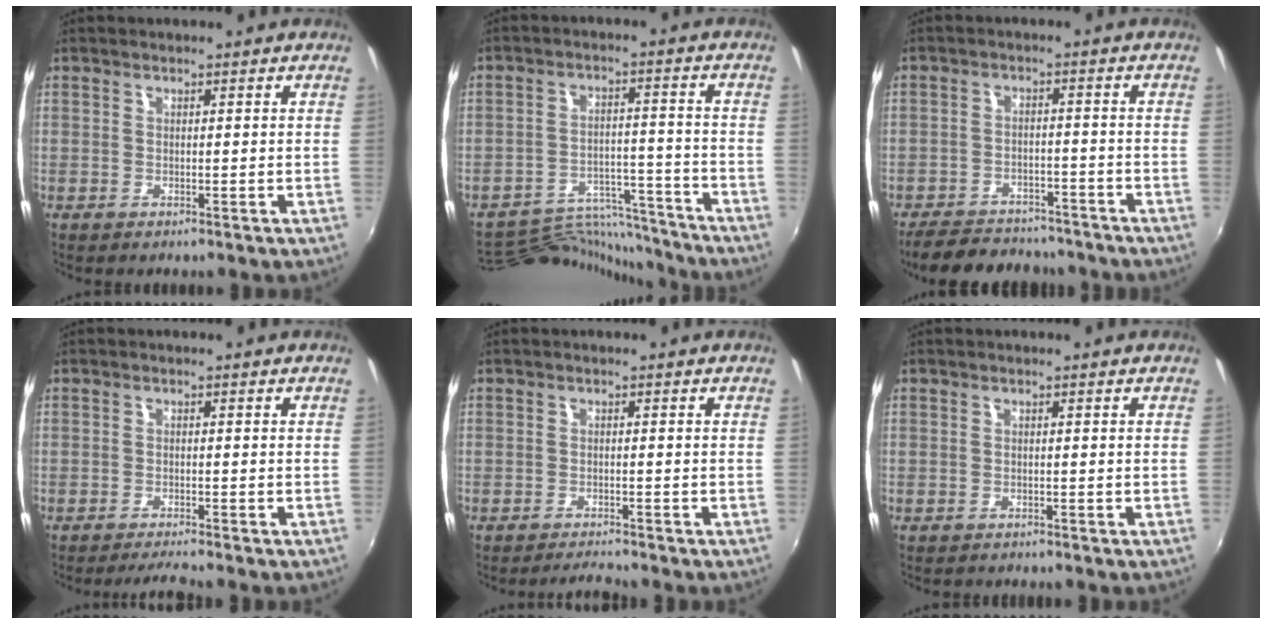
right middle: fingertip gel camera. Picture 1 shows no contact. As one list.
[{"total": 14.6, "force": [-14.3, 2.1, 2.1], "torque": [-0.054, 0.017, -0.221]}, {"total": 13.6, "force": [-11.4, 5.6, 4.8], "torque": [-0.120, 0.007, -0.161]}, {"total": 2.6, "force": [-2.4, -0.5, 0.8], "torque": [-0.025, -0.007, -0.046]}, {"total": 2.1, "force": [-2.1, -0.2, 0.3], "torque": [-0.015, -0.004, -0.039]}, {"total": 0.8, "force": [-0.8, 0.3, 0.0], "torque": [-0.004, -0.002, -0.014]}]